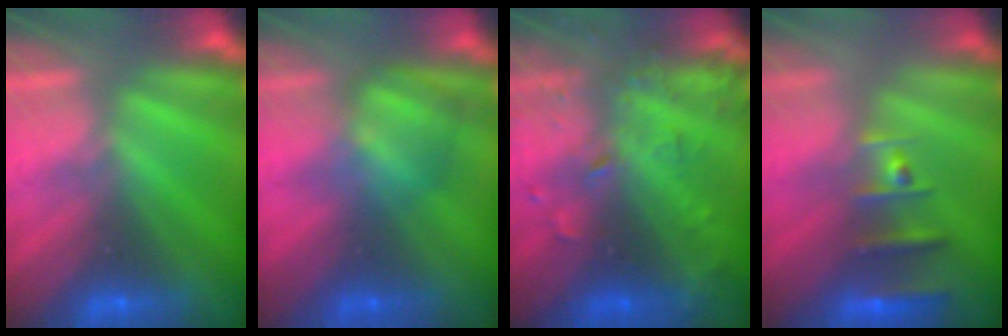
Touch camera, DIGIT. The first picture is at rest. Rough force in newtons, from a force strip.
{"total": 3.5}
{"total": 8.5}
{"total": 2.4}